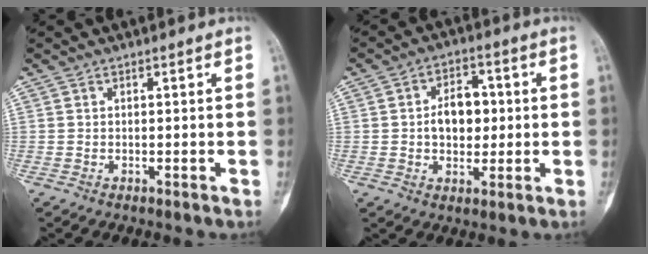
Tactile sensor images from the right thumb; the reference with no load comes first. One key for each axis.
{"total": 8.2, "fx": 0.5, "fy": 5.6, "fz": 6.0, "tx": -0.060, "ty": 0.009, "tz": 0.005}